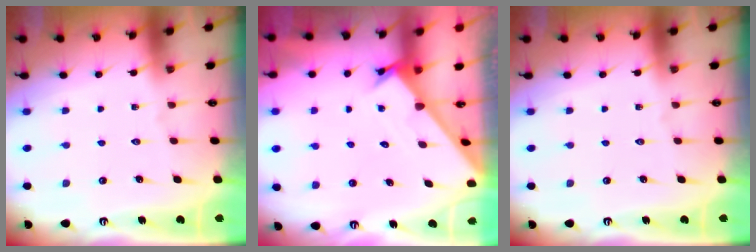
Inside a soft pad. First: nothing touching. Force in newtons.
{"total": 1.6, "press": 1.6, "slide": 0.1}
{"total": 0.0}